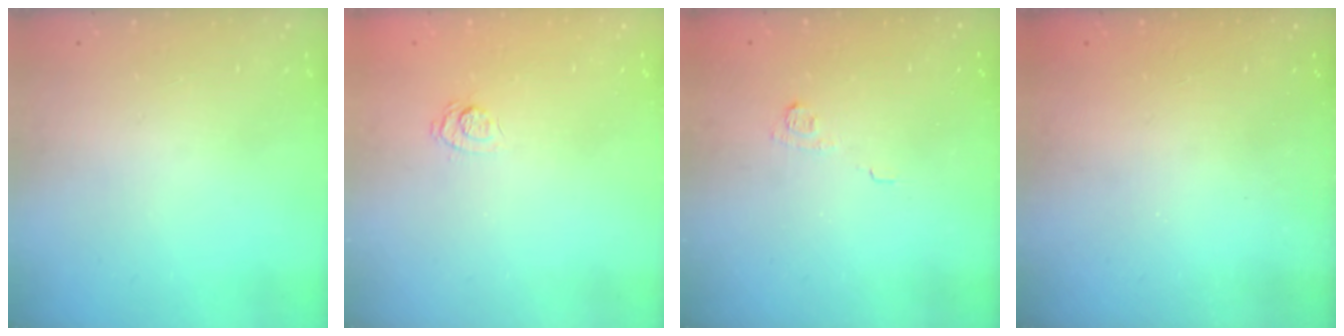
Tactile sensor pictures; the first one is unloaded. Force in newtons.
{"total": 6.9, "press": 6.7, "slide": 1.5}
{"total": 3.7, "press": 3.6, "slide": 1.1}
{"total": 2.4, "press": 2.3, "slide": 0.8}